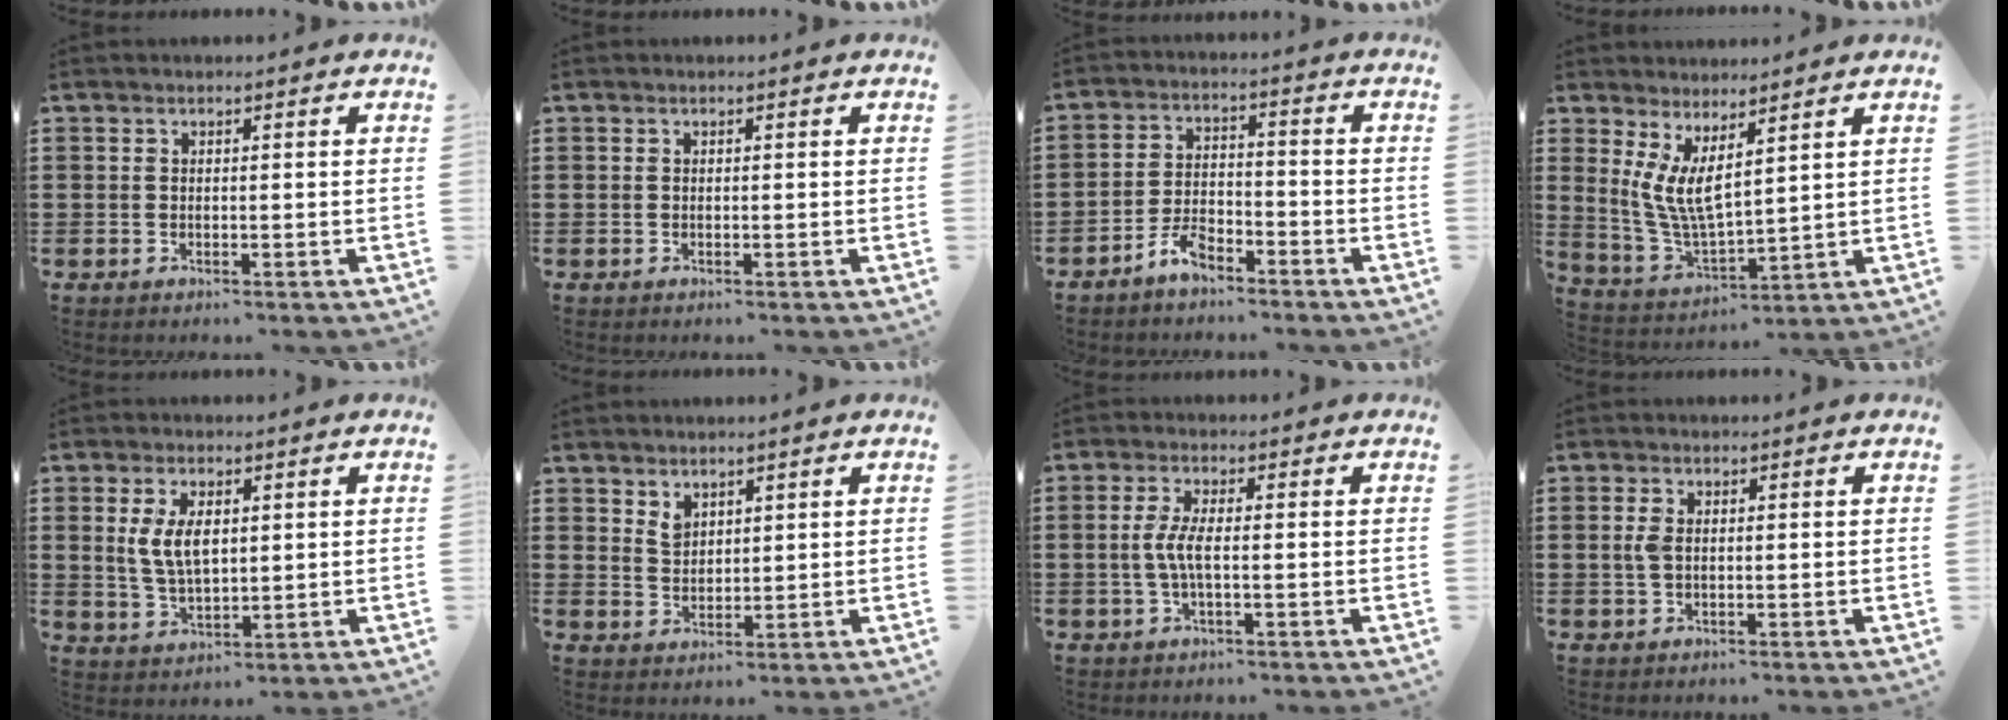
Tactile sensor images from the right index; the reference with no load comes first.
{"total": 0.0}
{"total": 4.7, "force": [-4.0, 1.6, 1.9], "torque": [-0.047, 0.009, -0.082]}
{"total": 5.7, "force": [2.2, 1.8, 5.0], "torque": [-0.125, -0.019, 0.034]}
{"total": 6.1, "force": [1.2, 3.1, 5.1], "torque": [-0.113, 0.007, 0.019]}
{"total": 2.5, "force": [2.0, 1.4, 0.6], "torque": [-0.017, 0.003, 0.038]}
{"total": 3.9, "force": [-0.4, 0.8, 3.8], "torque": [-0.092, -0.006, -0.017]}
{"total": 2.2, "force": [0.2, 1.1, 1.9], "torque": [-0.048, 0.002, -0.001]}